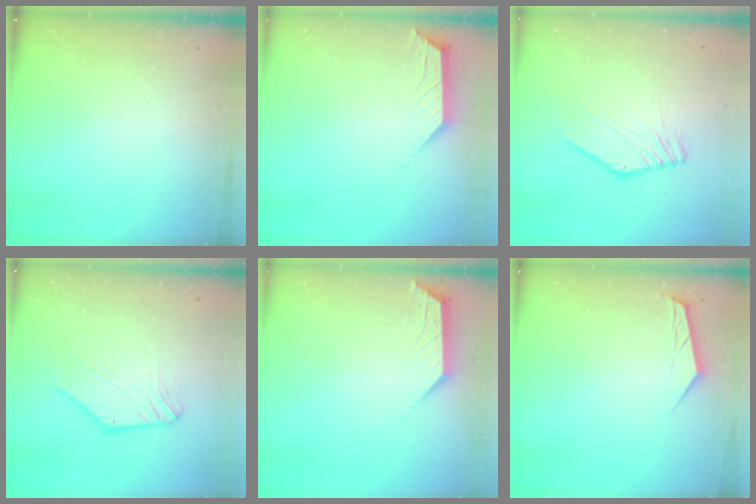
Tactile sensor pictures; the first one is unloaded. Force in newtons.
{"total": 2.3, "press": 2.3, "slide": 0.4}
{"total": 3.1, "press": 2.8, "slide": 1.3}
{"total": 5.4, "press": 5.3, "slide": 0.9}
{"total": 1.8, "press": 1.7, "slide": 0.4}
{"total": 2.7, "press": 2.7, "slide": 0.4}